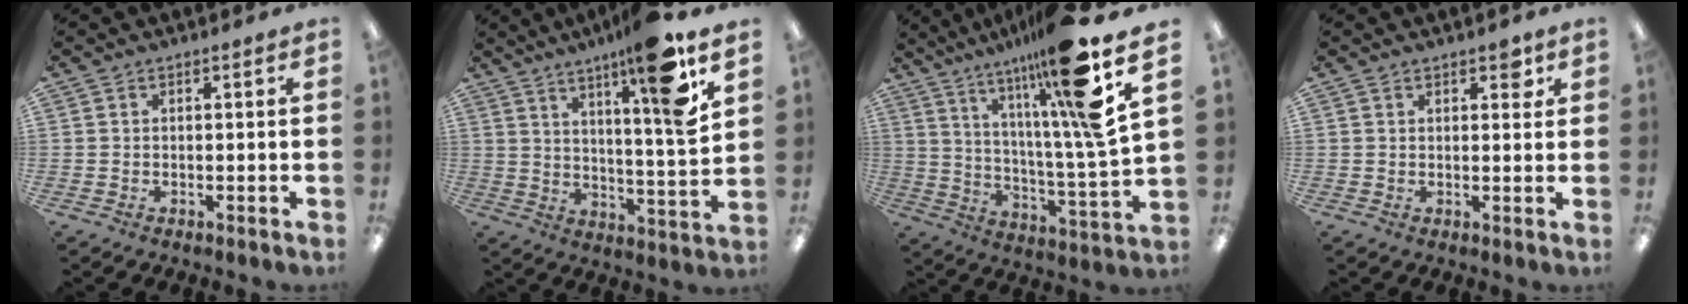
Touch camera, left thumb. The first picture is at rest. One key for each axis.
{"total": 15.5, "fx": 10.1, "fy": 1.0, "fz": 11.7, "tx": -0.183, "ty": -0.056, "tz": 0.147}
{"total": 21.3, "fx": 14.1, "fy": 2.1, "fz": 15.9, "tx": -0.259, "ty": -0.083, "tz": 0.207}
{"total": 3.1, "fx": 2.0, "fy": 1.6, "fz": 1.9, "tx": -0.015, "ty": -0.004, "tz": 0.028}